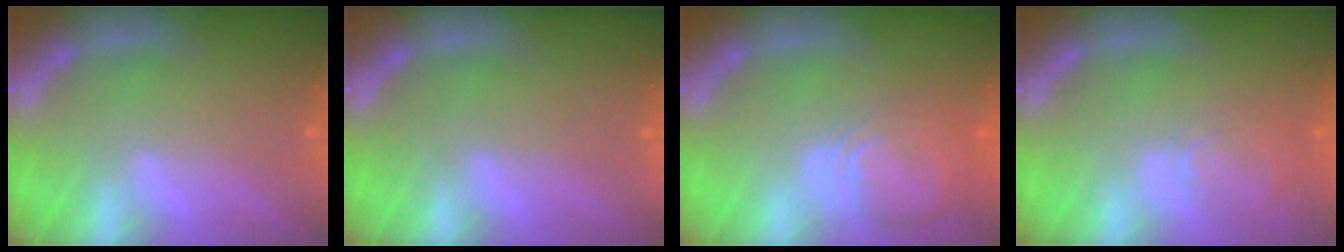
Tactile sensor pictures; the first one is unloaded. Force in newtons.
{"total": 0.0}
{"total": 6.1}
{"total": 2.9}